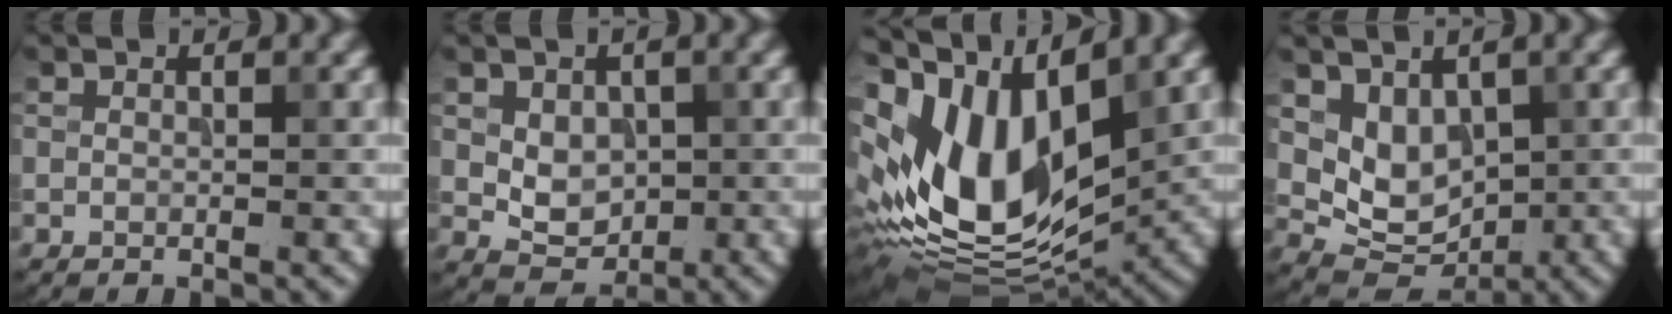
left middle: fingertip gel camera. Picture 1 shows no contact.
{"total": 3.3, "force": [0.2, 2.4, 2.2], "torque": [-0.036, -0.004, 0.008]}
{"total": 14.4, "force": [2.9, 7.7, 11.9], "torque": [-0.245, 0.002, 0.049]}
{"total": 4.8, "force": [1.4, 3.5, 2.9], "torque": [-0.051, -0.012, 0.034]}